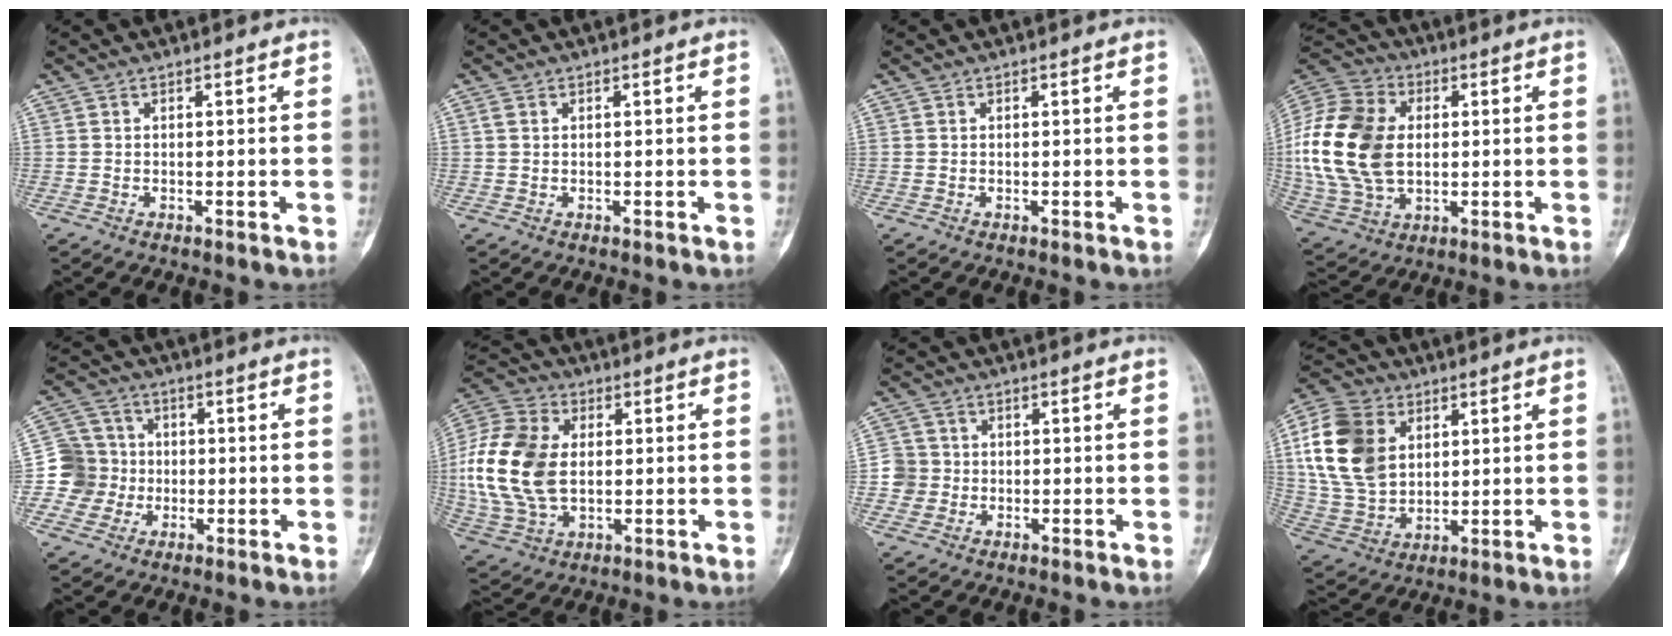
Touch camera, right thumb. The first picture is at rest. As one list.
[{"total": 0.9, "force": [0.4, 0.7, 0.5], "torque": [-0.007, 0.003, 0.007]}, {"total": 0.0}, {"total": 20.9, "force": [1.2, 14.5, 15.0], "torque": [-0.304, 0.003, 0.027]}, {"total": 8.3, "force": [-1.6, 8.2, 0.6], "torque": [0.033, 0.026, -0.037]}, {"total": 18.1, "force": [0.7, 12.1, 13.4], "torque": [-0.269, 0.008, 0.016]}, {"total": 3.7, "force": [-0.7, 3.6, 0.0], "torque": [0.031, 0.012, -0.022]}, {"total": 16.6, "force": [4.4, 12.3, 10.3], "torque": [-0.182, -0.002, 0.086]}]